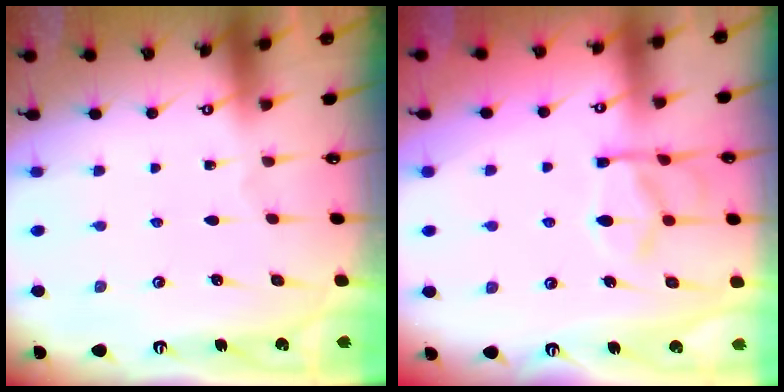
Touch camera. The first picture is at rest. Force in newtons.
{"total": 6.9, "press": 6.7, "slide": 1.7}